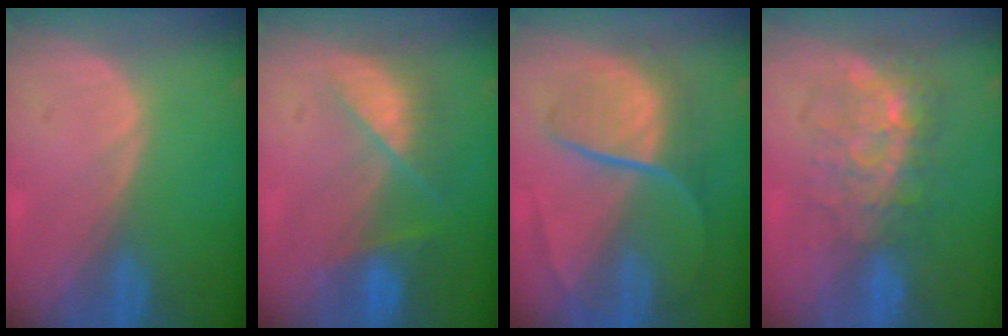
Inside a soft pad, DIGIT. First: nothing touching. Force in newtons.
{"total": 7.1, "press": 6.3, "slide": 3.2}
{"total": 9.2, "press": 7.6, "slide": 5.2}
{"total": 9.0, "press": 7.6, "slide": 4.8}